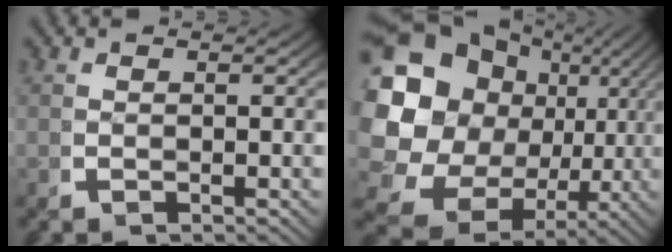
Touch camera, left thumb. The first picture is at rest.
{"total": 19.3, "force": [-0.6, 14.7, 12.4], "torque": [-0.253, -0.056, 0.005]}